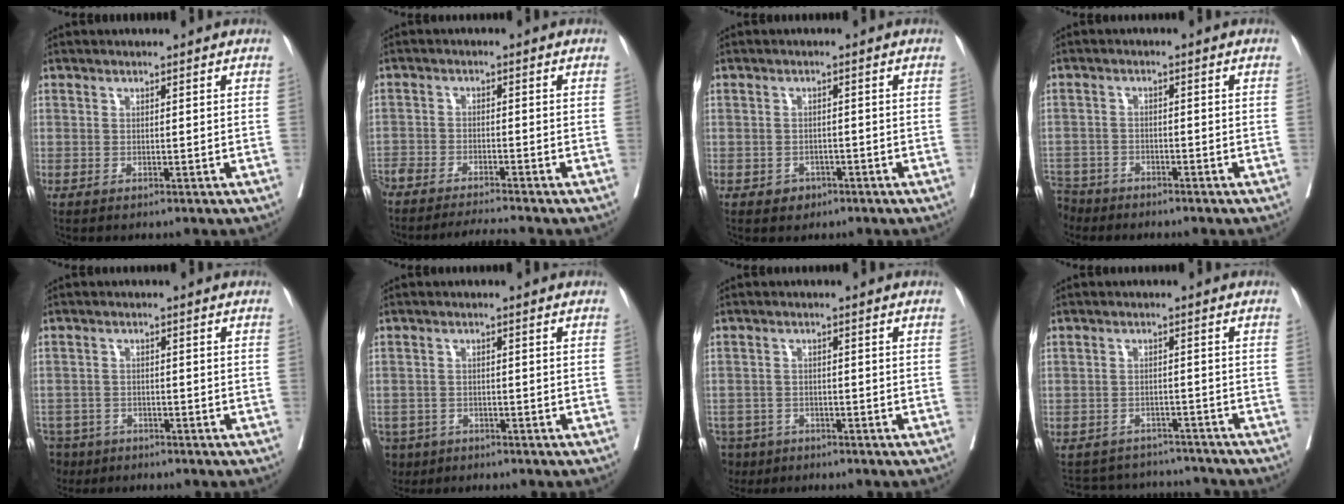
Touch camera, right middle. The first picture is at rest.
{"total": 6.9, "force": [-6.5, -0.5, 2.1], "torque": [-0.030, -0.003, -0.112]}
{"total": 2.1, "force": [-1.2, 1.7, 0.5], "torque": [-0.004, 0.006, -0.014]}
{"total": 6.2, "force": [-5.4, 2.8, 0.4], "torque": [-0.012, -0.008, -0.102]}
{"total": 8.1, "force": [-6.1, 5.1, 1.6], "torque": [-0.048, -0.008, -0.101]}
{"total": 6.7, "force": [-4.7, 4.6, 1.1], "torque": [-0.030, -0.003, -0.079]}
{"total": 7.7, "force": [-5.6, 5.0, 1.3], "torque": [-0.041, -0.007, -0.092]}
{"total": 10.5, "force": [-9.8, 3.7, 0.8], "torque": [-0.010, 0.019, -0.127]}